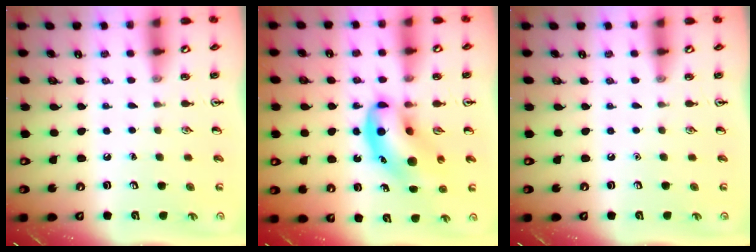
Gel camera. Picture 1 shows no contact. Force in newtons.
{"total": 12.6, "press": 12.1, "slide": 3.3}
{"total": 0.0}